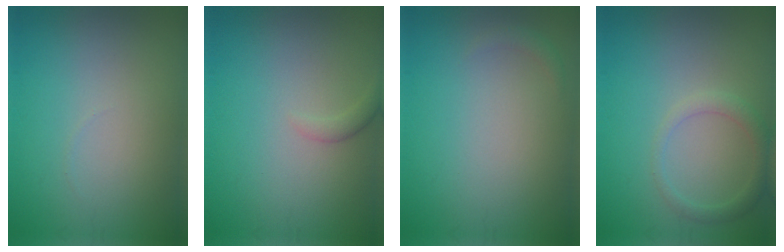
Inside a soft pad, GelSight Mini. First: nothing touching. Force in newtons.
{"total": 1.1, "press": 1.1, "slide": 0.2}
{"total": 0.7, "press": 0.7, "slide": 0.1}
{"total": 1.9, "press": 1.9, "slide": 0.1}